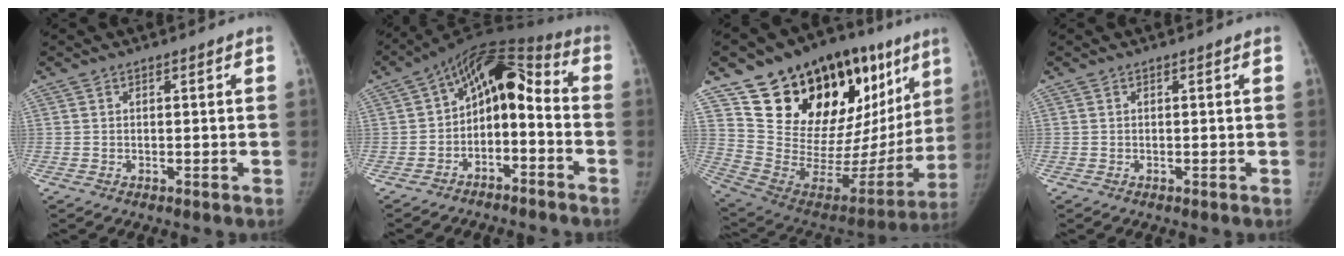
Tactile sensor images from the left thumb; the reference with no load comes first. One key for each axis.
{"total": 12.8, "fx": -3.3, "fy": 7.8, "fz": 9.5, "tx": -0.119, "ty": 0.087, "tz": -0.060}
{"total": 34.2, "fx": 19.2, "fy": 18.0, "fz": 21.8, "tx": -0.286, "ty": -0.043, "tz": 0.314}
{"total": 0.0}